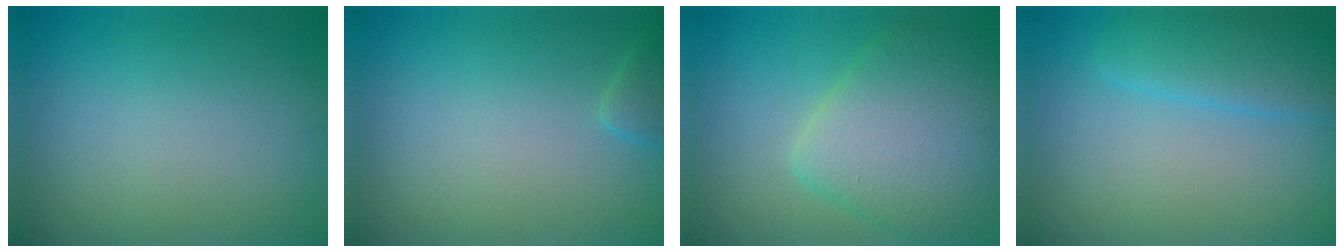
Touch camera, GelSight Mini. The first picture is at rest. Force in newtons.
{"total": 1.4, "press": 1.4, "slide": 0.1}
{"total": 7.2, "press": 7.2, "slide": 0.3}
{"total": 2.7, "press": 2.7, "slide": 0.0}